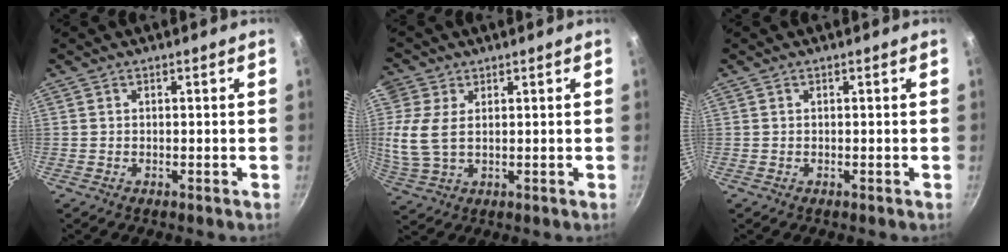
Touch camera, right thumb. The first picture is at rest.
{"total": 8.6, "force": [1.5, 5.8, 6.2], "torque": [-0.134, -0.005, 0.031]}
{"total": 0.0}